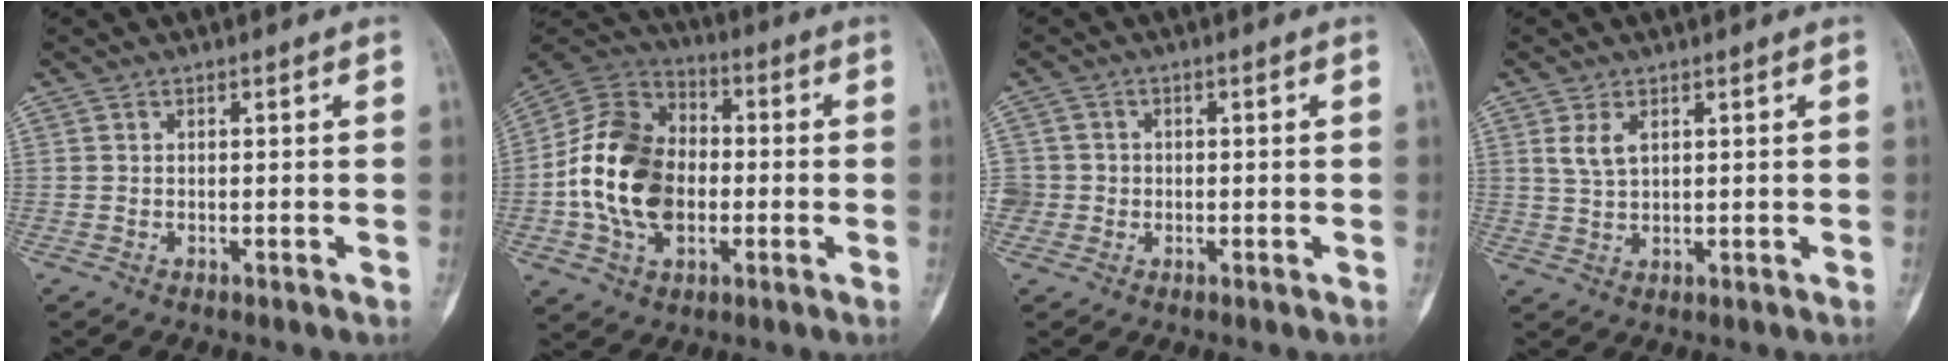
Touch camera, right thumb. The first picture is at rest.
{"total": 18.0, "force": [-2.3, 12.9, 12.4], "torque": [-0.210, 0.025, -0.043]}
{"total": 3.4, "force": [-0.4, 3.4, 0.1], "torque": [0.023, 0.010, -0.010]}
{"total": 3.4, "force": [1.5, 1.8, 2.5], "torque": [-0.048, -0.004, 0.036]}